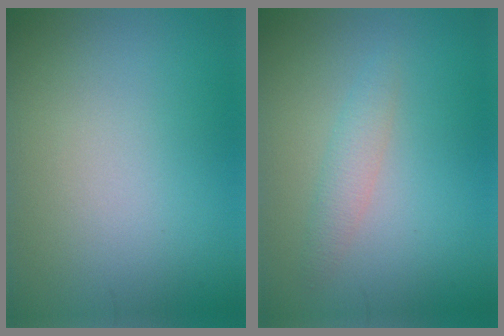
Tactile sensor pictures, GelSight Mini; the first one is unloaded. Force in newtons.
{"total": 1.7, "press": 1.7, "slide": 0.1}